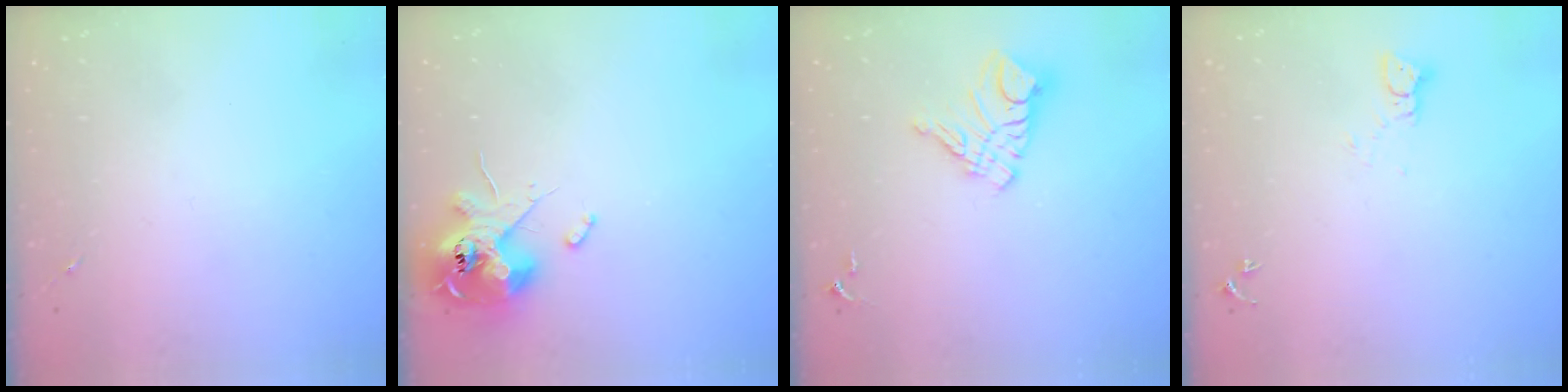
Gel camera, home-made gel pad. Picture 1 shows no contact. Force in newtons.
{"total": 12.0, "press": 11.8, "slide": 1.9}
{"total": 12.1, "press": 12.0, "slide": 1.1}
{"total": 3.2, "press": 3.2, "slide": 0.4}